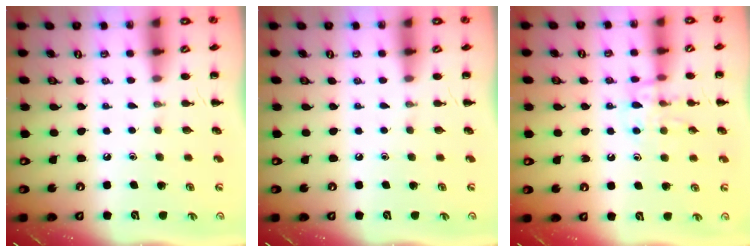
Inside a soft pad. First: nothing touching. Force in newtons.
{"total": 0.0}
{"total": 11.0, "press": 11.0, "slide": 0.7}